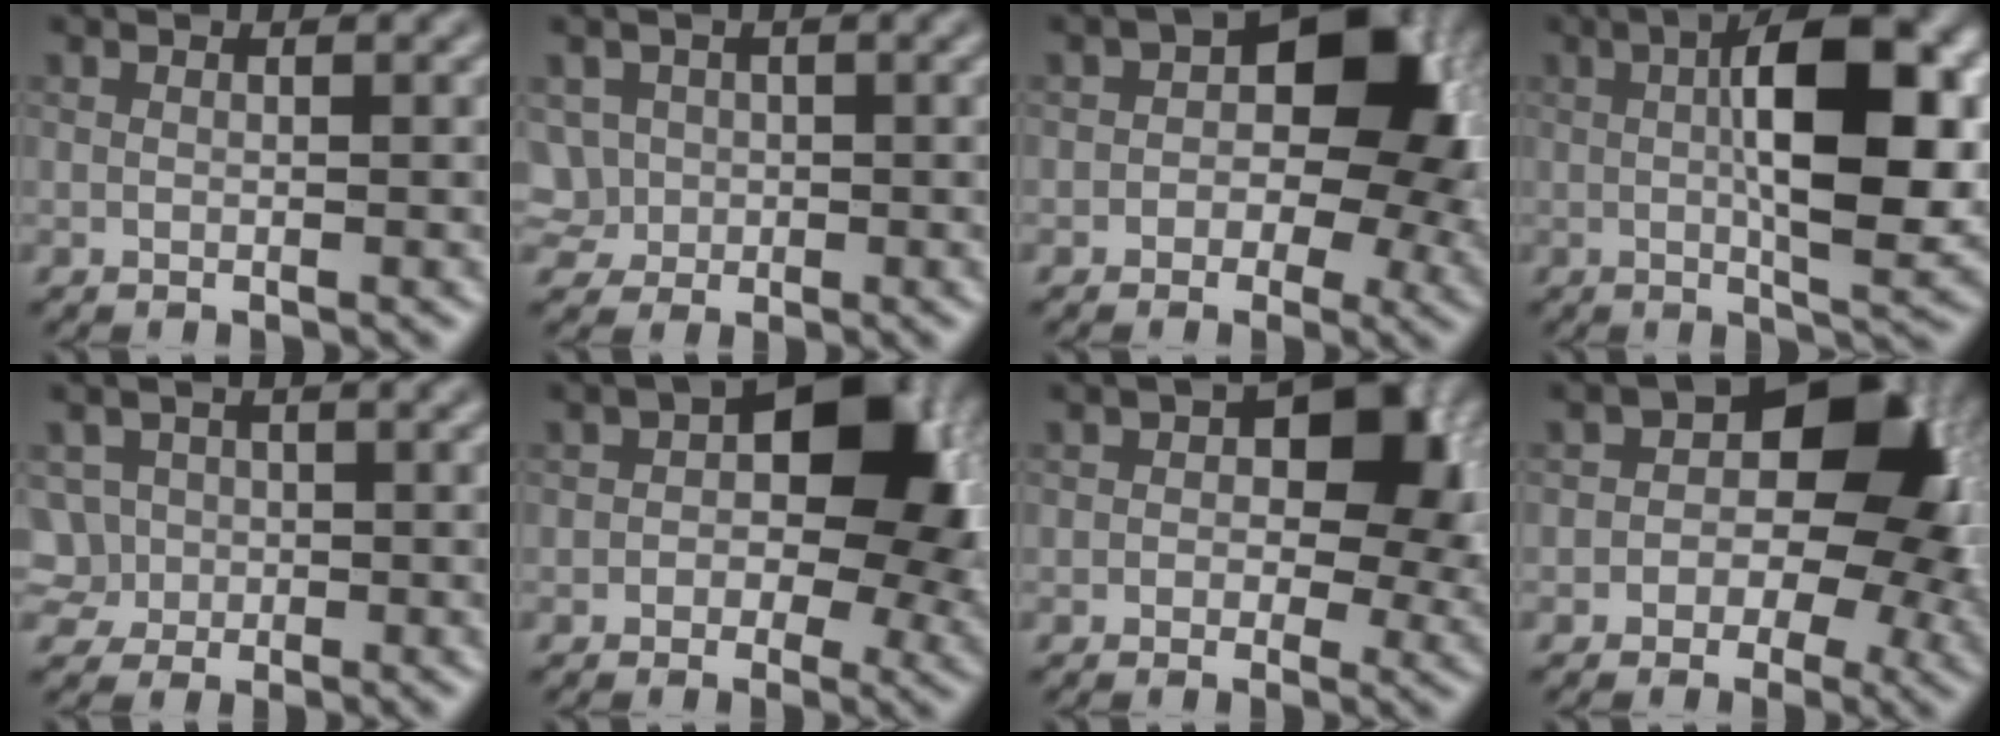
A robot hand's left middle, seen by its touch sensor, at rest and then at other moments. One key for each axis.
{"total": 1.6, "fx": -0.3, "fy": 1.6, "fz": 0.1, "tx": -0.018, "ty": 0.002, "tz": 0.013}
{"total": 8.2, "fx": 0.6, "fy": 5.1, "fz": 6.4, "tx": -0.079, "ty": 0.014, "tz": 0.011}
{"total": 9.5, "fx": 1.2, "fy": 2.7, "fz": 9.0, "tx": -0.136, "ty": 0.011, "tz": 0.030}
{"total": 1.9, "fx": -0.4, "fy": 1.9, "fz": 0.1, "tx": -0.014, "ty": 0.009, "tz": 0.010}
{"total": 8.8, "fx": 1.1, "fy": 5.1, "fz": 7.1, "tx": -0.097, "ty": 0.017, "tz": 0.018}
{"total": 7.1, "fx": 1.2, "fy": 4.2, "fz": 5.6, "tx": -0.082, "ty": 0.014, "tz": 0.026}
{"total": 8.3, "fx": 0.3, "fy": 5.5, "fz": 6.2, "tx": -0.055, "ty": 0.016, "tz": 0.004}